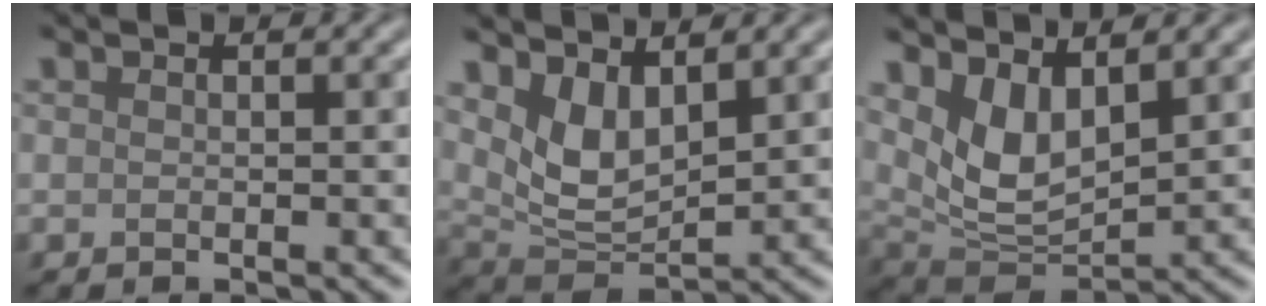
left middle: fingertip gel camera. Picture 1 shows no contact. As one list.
[{"total": 4.7, "force": [2.2, 2.5, 3.3], "torque": [-0.072, -0.013, 0.047]}, {"total": 5.3, "force": [2.4, 2.7, 3.8], "torque": [-0.085, -0.015, 0.052]}]